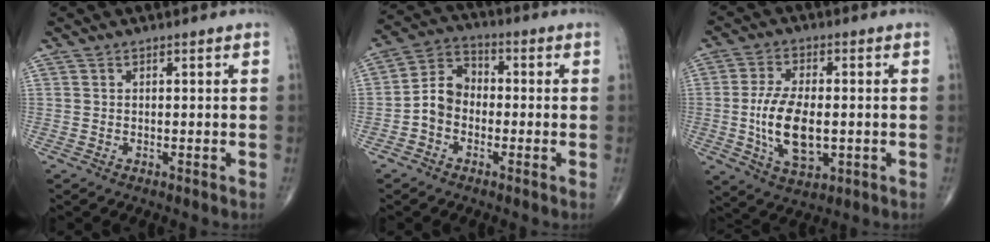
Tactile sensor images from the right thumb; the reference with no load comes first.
{"total": 7.5, "force": [-1.7, 5.9, 4.2], "torque": [-0.061, 0.034, -0.047]}
{"total": 12.1, "force": [-1.3, 6.1, 10.3], "torque": [-0.191, -0.005, -0.018]}